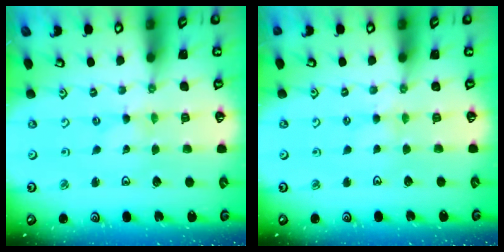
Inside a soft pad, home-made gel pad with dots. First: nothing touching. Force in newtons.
{"total": 2.3, "press": 2.3, "slide": 0.4}